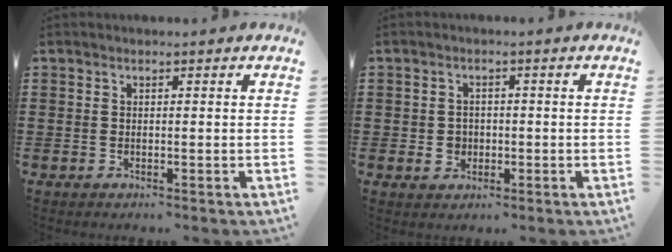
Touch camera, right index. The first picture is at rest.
{"total": 2.5, "force": [-0.5, 2.3, 0.9], "torque": [-0.023, 0.006, -0.013]}